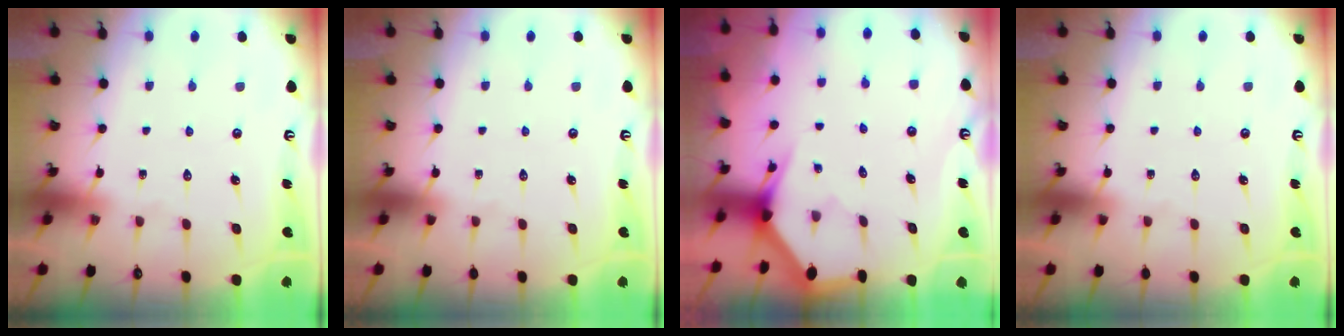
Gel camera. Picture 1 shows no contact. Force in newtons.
{"total": 0.0}
{"total": 3.0, "press": 3.0, "slide": 0.0}
{"total": 0.0}